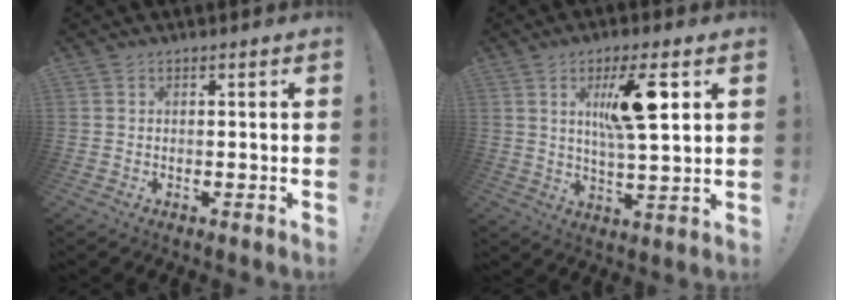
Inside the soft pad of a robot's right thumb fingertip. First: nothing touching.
{"total": 13.7, "force": [4.9, 2.8, 12.4], "torque": [-0.194, -0.014, 0.069]}